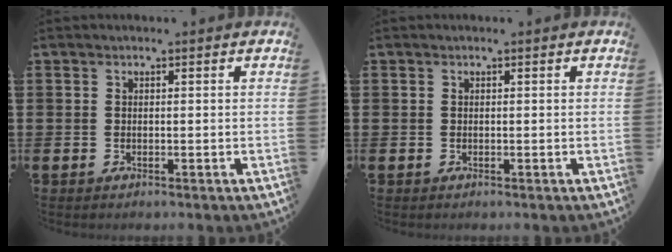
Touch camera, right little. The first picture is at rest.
{"total": 0.0}